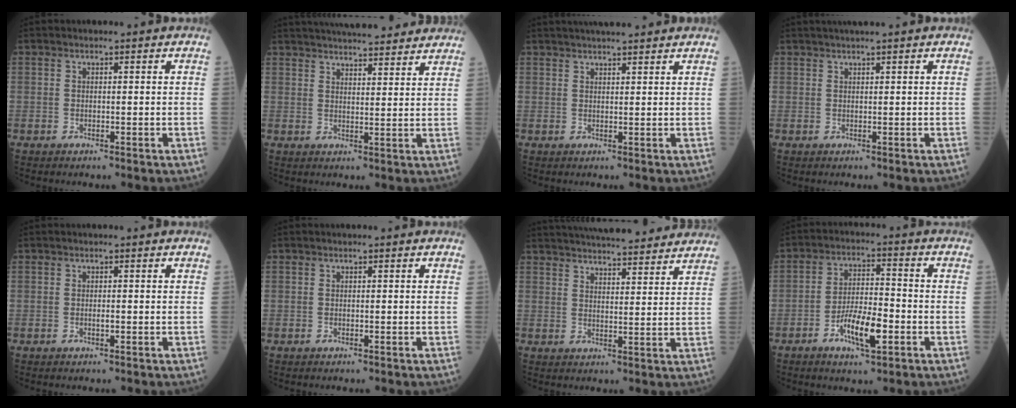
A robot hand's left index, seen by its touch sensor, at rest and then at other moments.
{"total": 17.6, "force": [15.9, 2.9, 6.9], "torque": [-0.103, 0.033, 0.214]}
{"total": 8.0, "force": [7.0, 0.8, 3.8], "torque": [-0.054, 0.030, 0.095]}
{"total": 2.9, "force": [2.4, -0.3, 1.6], "torque": [-0.015, 0.021, 0.040]}
{"total": 0.6, "force": [-0.2, 0.1, 0.5], "torque": [-0.011, -0.002, -0.005]}
{"total": 0.0}
{"total": 21.0, "force": [19.1, 3.2, 8.1], "torque": [-0.126, 0.026, 0.255]}
{"total": 7.8, "force": [-3.4, 2.0, 6.7], "torque": [-0.127, -0.003, -0.061]}